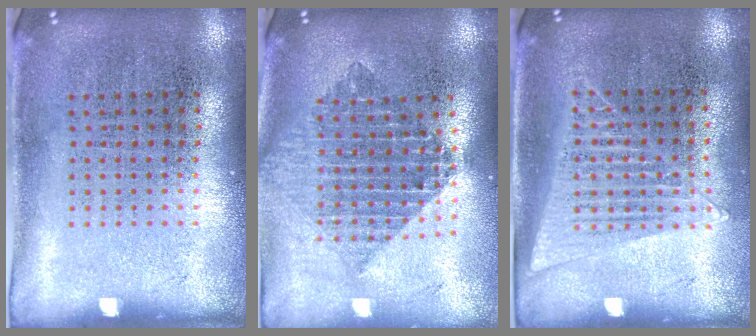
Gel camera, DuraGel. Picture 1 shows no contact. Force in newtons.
{"total": 2.1, "press": 1.6, "slide": 1.3}
{"total": 1.4, "press": 1.3, "slide": 0.5}